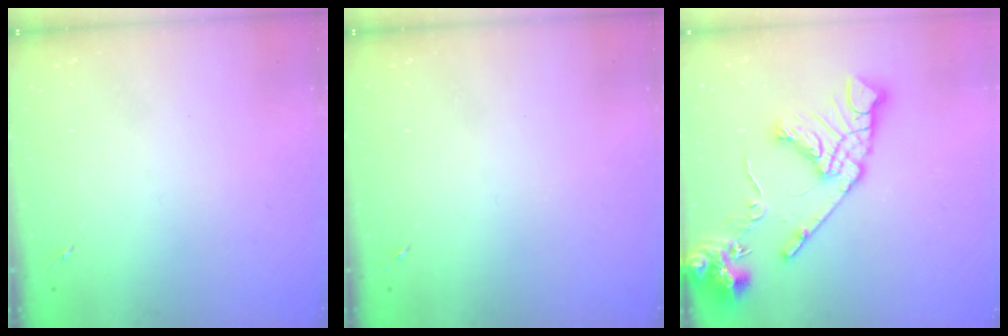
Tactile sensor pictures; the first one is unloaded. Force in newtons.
{"total": 0.0}
{"total": 18.2, "press": 18.0, "slide": 2.5}